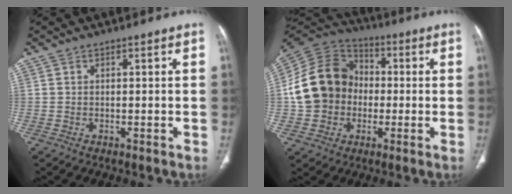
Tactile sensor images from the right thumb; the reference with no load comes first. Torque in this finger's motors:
{"motor_torque": [-0.47, 1.17, 1.33, -0.26, 0.10]}